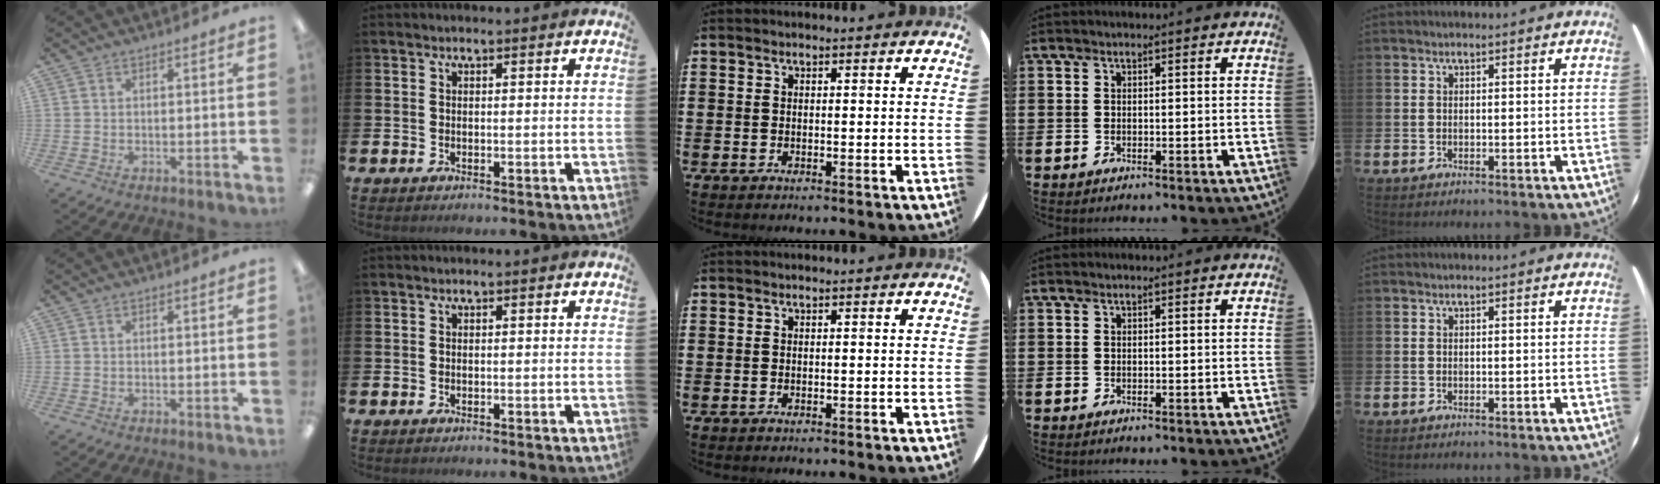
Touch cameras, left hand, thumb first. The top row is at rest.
{}